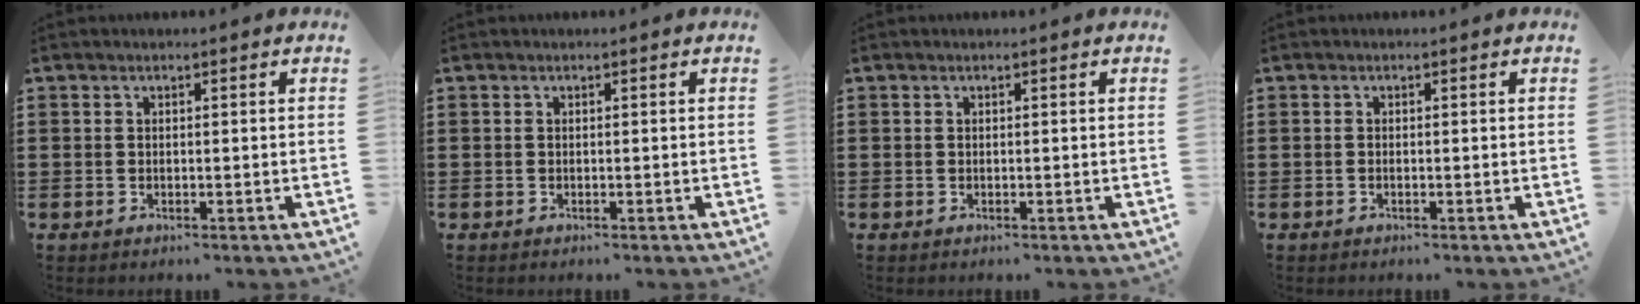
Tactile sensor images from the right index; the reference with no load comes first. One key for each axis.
{"total": 0.0}
{"total": 0.0}
{"total": 0.0}